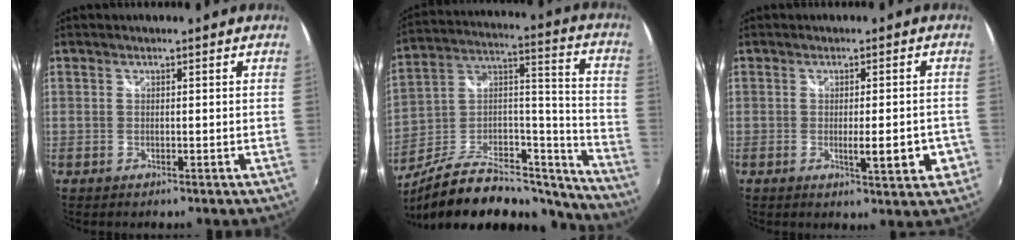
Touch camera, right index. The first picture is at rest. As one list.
[{"total": 23.1, "force": [-18.5, 7.7, 11.4], "torque": [-0.170, 0.036, -0.276]}, {"total": 7.1, "force": [-2.3, 1.8, 6.4], "torque": [-0.098, -0.017, -0.029]}]